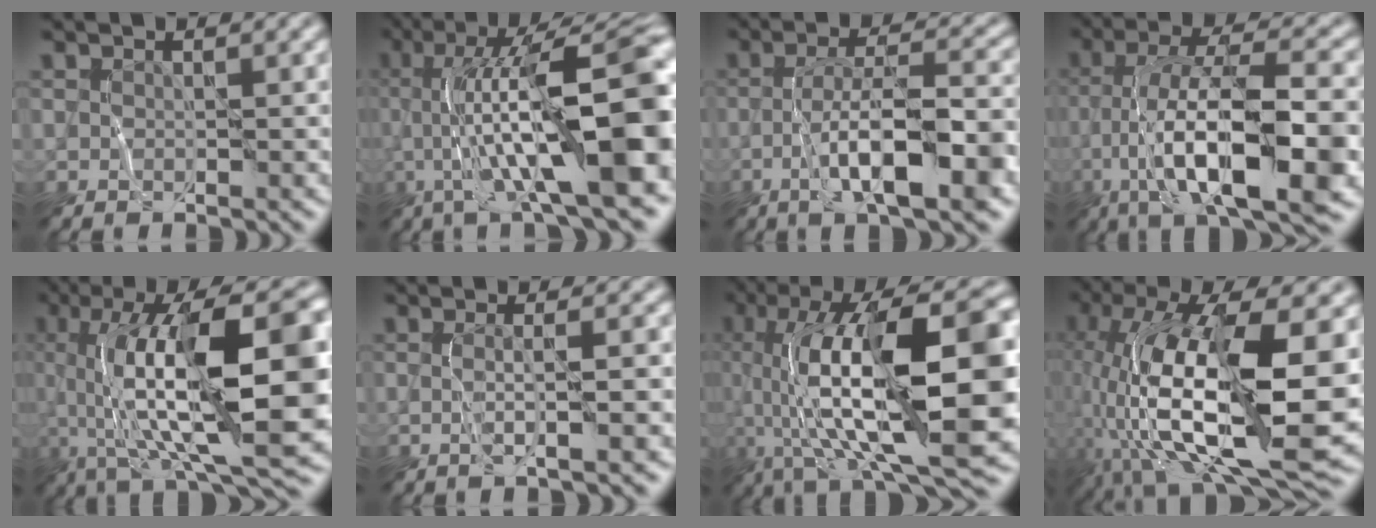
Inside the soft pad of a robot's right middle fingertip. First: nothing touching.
{"total": 14.9, "force": [-1.3, 3.4, 14.4], "torque": [-0.213, 0.043, -0.018]}
{"total": 9.7, "force": [-3.7, 2.4, 8.6], "torque": [-0.136, 0.020, -0.063]}
{"total": 13.9, "force": [-4.5, 4.0, 12.5], "torque": [-0.209, 0.018, -0.071]}
{"total": 16.4, "force": [0.9, 5.9, 15.3], "torque": [-0.244, 0.029, 0.018]}
{"total": 2.7, "force": [-0.4, 0.7, 2.5], "torque": [-0.030, 0.005, -0.009]}
{"total": 18.0, "force": [0.6, 7.2, 16.5], "torque": [-0.278, 0.035, 0.012]}
{"total": 17.0, "force": [-1.5, 7.4, 15.2], "torque": [-0.288, 0.006, -0.024]}